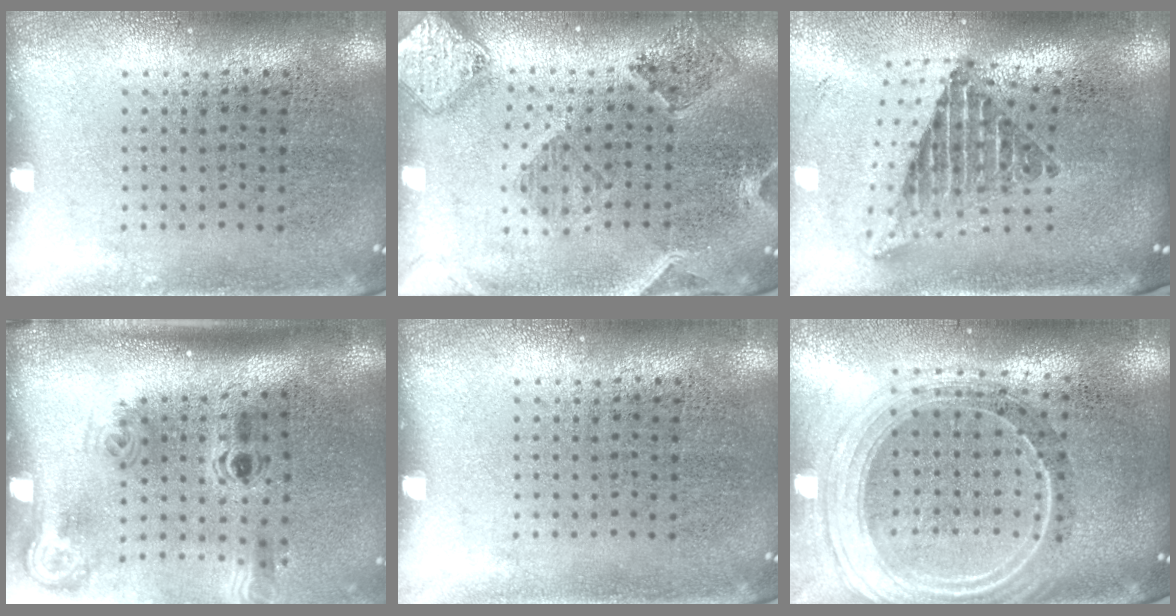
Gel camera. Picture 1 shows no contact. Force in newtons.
{"total": 1.5, "press": 1.5, "slide": 0.3}
{"total": 2.3, "press": 1.5, "slide": 1.7}
{"total": 2.2, "press": 1.4, "slide": 1.7}
{"total": 0.0}
{"total": 2.3, "press": 1.9, "slide": 1.3}